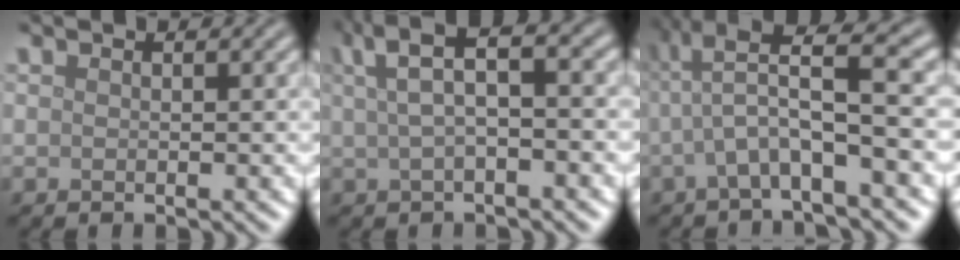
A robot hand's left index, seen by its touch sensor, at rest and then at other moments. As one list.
[{"total": 4.8, "force": [1.5, 1.4, 4.3], "torque": [-0.075, 0.018, 0.022]}, {"total": 6.3, "force": [-0.3, 1.1, 6.2], "torque": [-0.113, 0.023, -0.014]}]